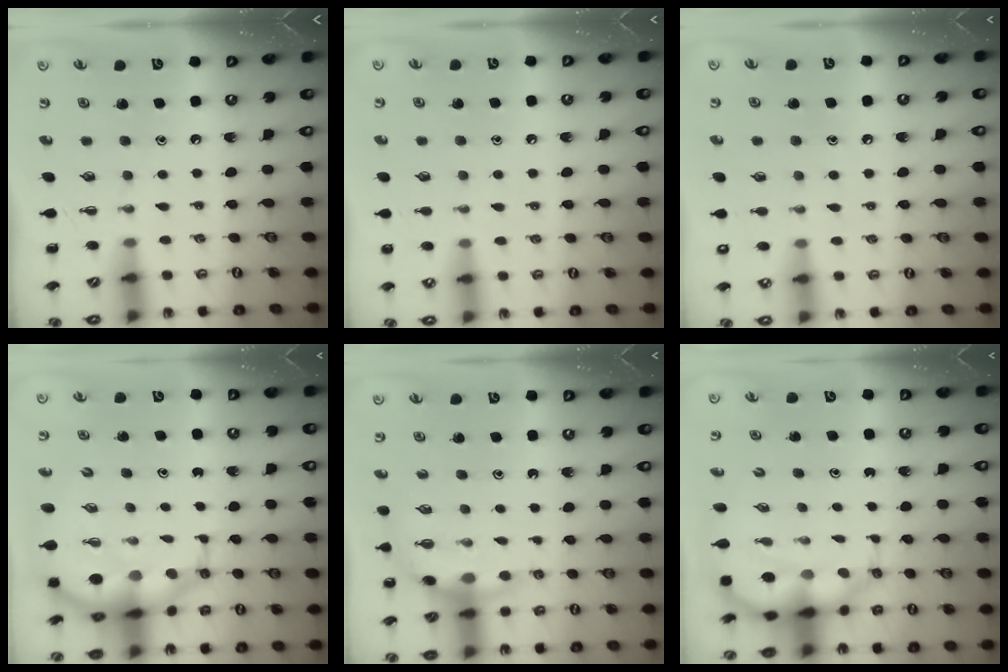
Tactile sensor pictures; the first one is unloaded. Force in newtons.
{"total": 5.5, "press": 5.2, "slide": 1.6}
{"total": 6.6, "press": 6.4, "slide": 1.6}
{"total": 8.9, "press": 8.5, "slide": 2.7}
{"total": 5.4, "press": 5.4, "slide": 0.6}
{"total": 7.1, "press": 6.7, "slide": 2.3}